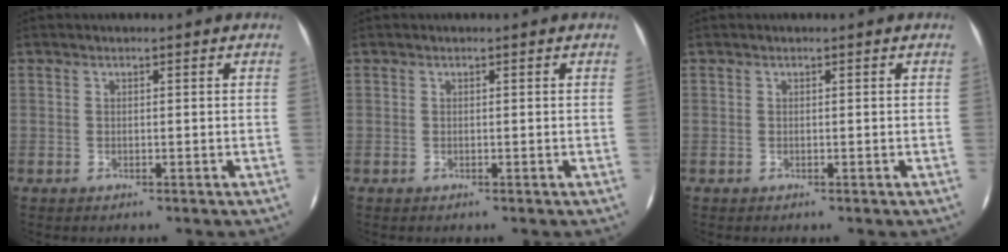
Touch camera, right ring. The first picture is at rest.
{"total": 0.0}
{"total": 0.0}